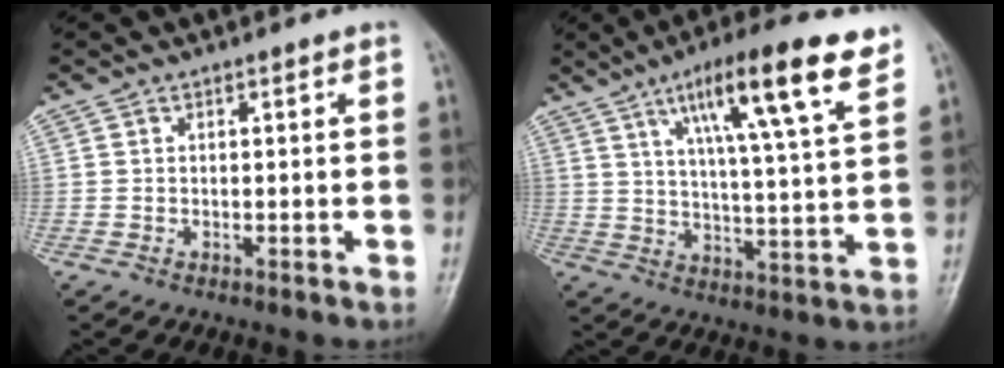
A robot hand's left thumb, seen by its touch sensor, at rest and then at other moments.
{"total": 16.6, "force": [9.3, 2.6, 13.5], "torque": [-0.204, -0.032, 0.146]}